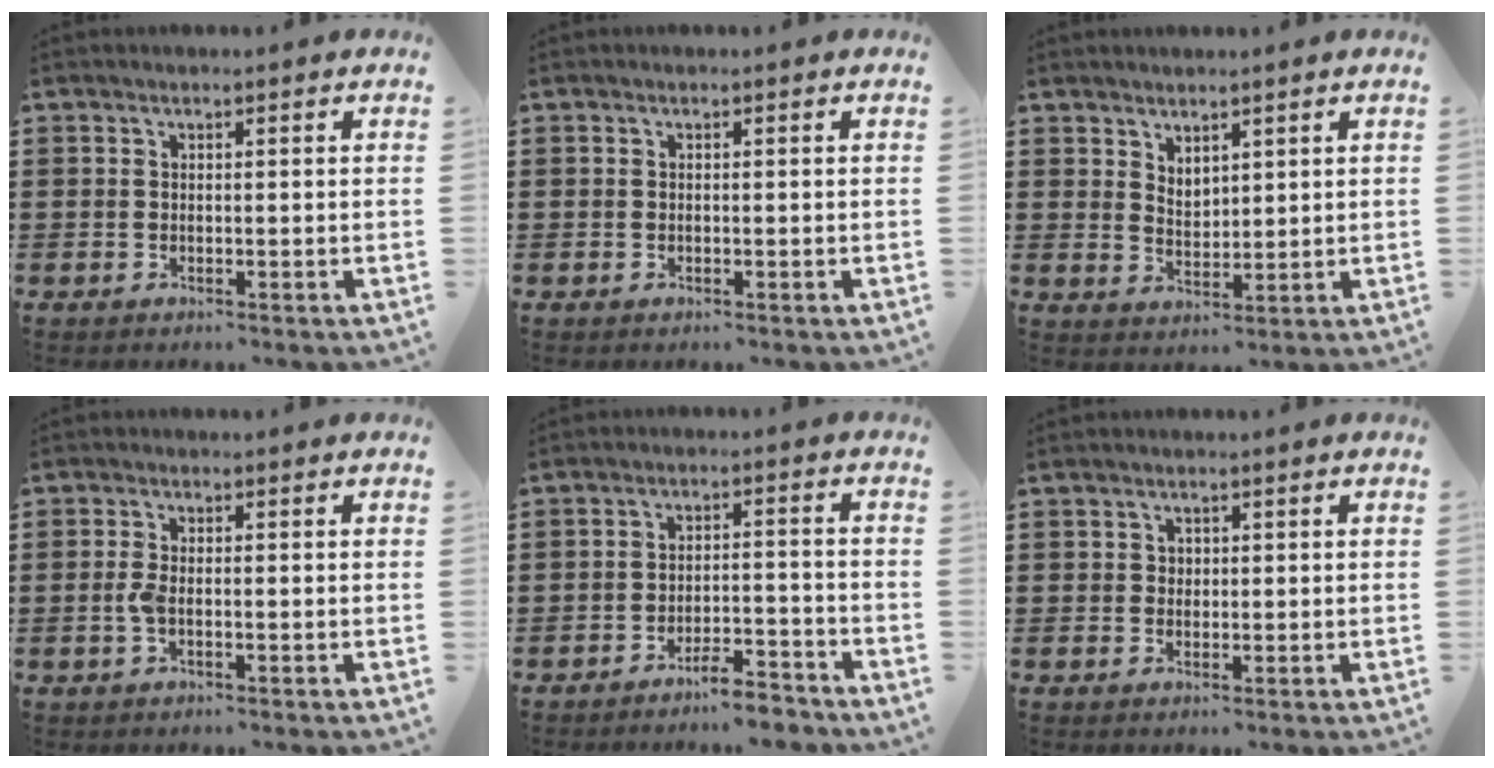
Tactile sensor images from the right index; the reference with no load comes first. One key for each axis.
{"total": 0.0}
{"total": 2.6, "fx": 2.4, "fy": 1.1, "fz": 0.1, "tx": -0.009, "ty": 0.002, "tz": 0.046}
{"total": 2.2, "fx": -0.6, "fy": 0.8, "fz": 2.0, "tx": -0.059, "ty": -0.008, "tz": -0.017}
{"total": 4.6, "fx": -4.3, "fy": 0.4, "fz": 1.6, "tx": -0.028, "ty": 0.004, "tz": -0.082}
{"total": 0.8, "fx": 0.4, "fy": 0.7, "fz": 0.2, "tx": -0.005, "ty": 0.003, "tz": 0.008}